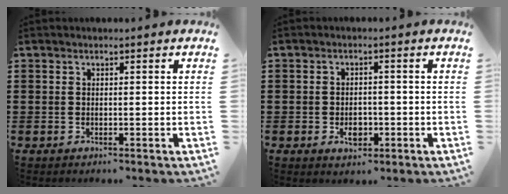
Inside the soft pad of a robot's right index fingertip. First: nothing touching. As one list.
[{"total": 3.1, "force": [-0.9, 2.0, 2.2], "torque": [-0.035, -0.001, -0.018]}]